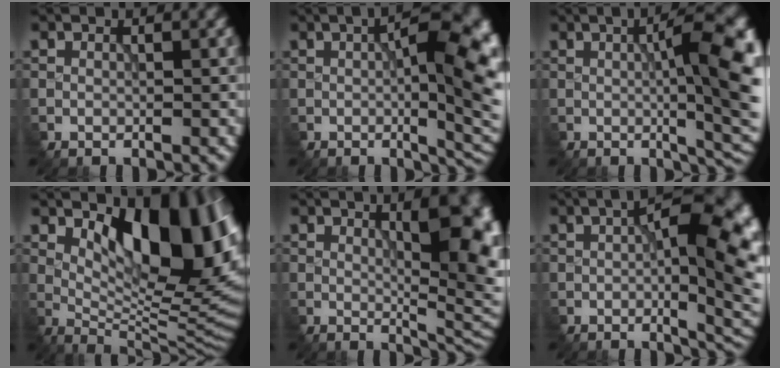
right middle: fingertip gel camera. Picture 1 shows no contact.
{"total": 11.9, "force": [0.3, 4.2, 11.1], "torque": [-0.122, 0.002, 0.007]}
{"total": 11.5, "force": [0.5, 3.4, 10.9], "torque": [-0.124, 0.001, 0.012]}
{"total": 11.7, "force": [3.0, 5.5, 10.0], "torque": [-0.134, -0.007, 0.053]}
{"total": 10.4, "force": [2.2, 3.9, 9.3], "torque": [-0.100, 0.002, 0.036]}
{"total": 13.2, "force": [0.2, 5.0, 12.2], "torque": [-0.135, 0.007, 0.004]}